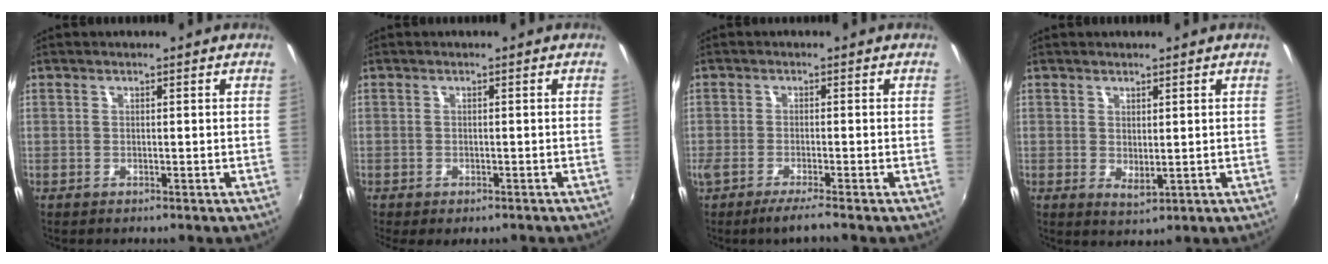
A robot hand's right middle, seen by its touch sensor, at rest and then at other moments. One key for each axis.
{"total": 2.5, "fx": -1.8, "fy": 1.0, "fz": 1.4, "tx": -0.026, "ty": -0.016, "tz": -0.023}
{"total": 3.9, "fx": -3.0, "fy": -0.5, "fz": 2.4, "tx": -0.054, "ty": -0.018, "tz": -0.060}
{"total": 2.1, "fx": 0.5, "fy": 0.9, "fz": 1.9, "tx": -0.029, "ty": -0.005, "tz": 0.012}